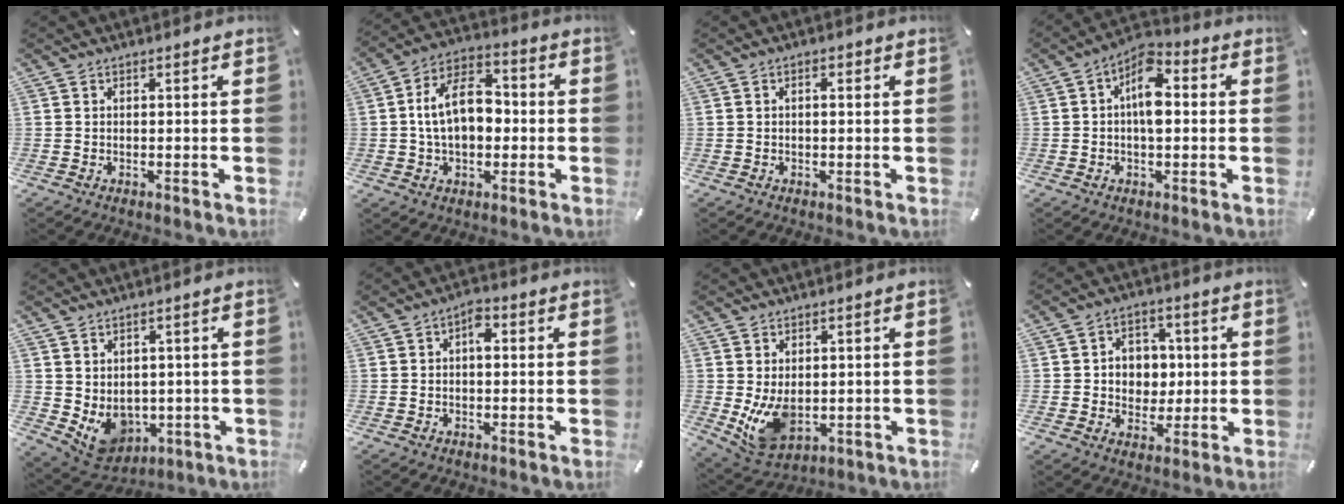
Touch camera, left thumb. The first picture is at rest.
{"total": 13.3, "force": [0.1, 8.8, 10.0], "torque": [-0.190, 0.014, 0.002]}
{"total": 1.3, "force": [0.1, 0.7, 1.1], "torque": [-0.014, 0.002, -0.002]}
{"total": 8.5, "force": [0.4, 4.6, 7.2], "torque": [-0.105, 0.005, 0.008]}
{"total": 7.2, "force": [0.3, 6.6, 3.0], "torque": [-0.064, -0.027, 0.010]}
{"total": 3.3, "force": [0.2, 1.8, 2.8], "torque": [-0.051, 0.010, -0.001]}
{"total": 8.1, "force": [0.3, 6.1, 5.3], "torque": [-0.100, -0.011, 0.010]}
{"total": 7.3, "force": [0.2, 6.7, 2.8], "torque": [-0.038, 0.007, 0.001]}